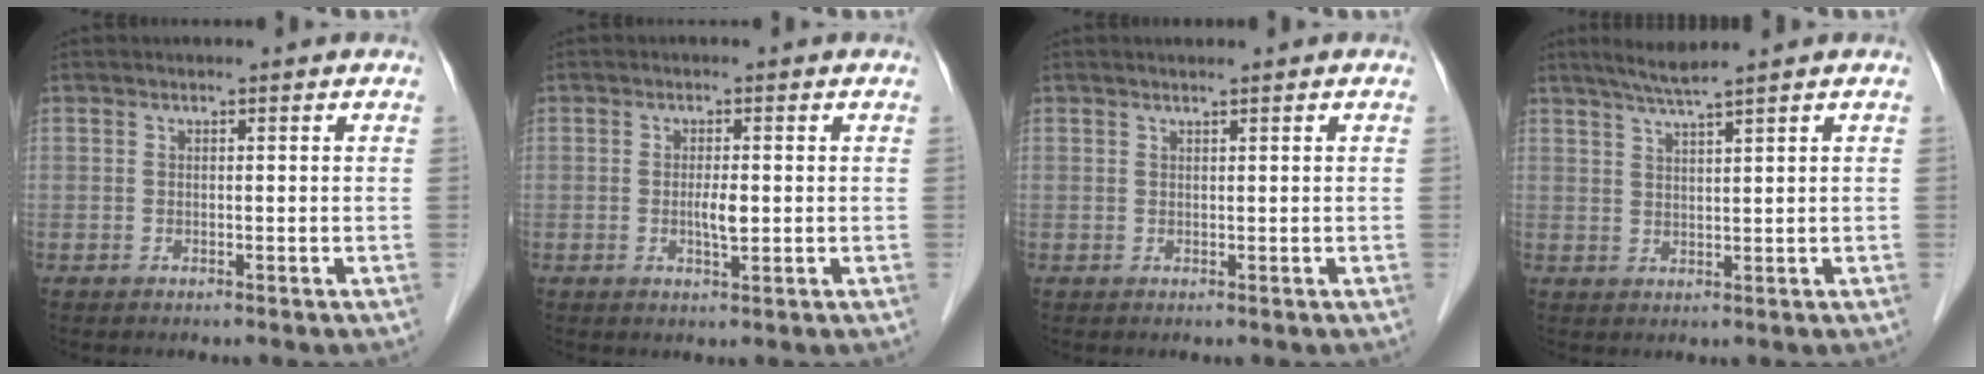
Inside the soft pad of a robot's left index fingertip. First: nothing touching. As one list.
[{"total": 2.3, "force": [-0.1, 0.4, 2.2], "torque": [-0.042, -0.001, -0.001]}, {"total": 0.7, "force": [0.7, -0.1, 0.3], "torque": [-0.009, 0.004, 0.014]}, {"total": 3.9, "force": [3.2, -1.0, 2.0], "torque": [-0.043, -0.002, 0.064]}]